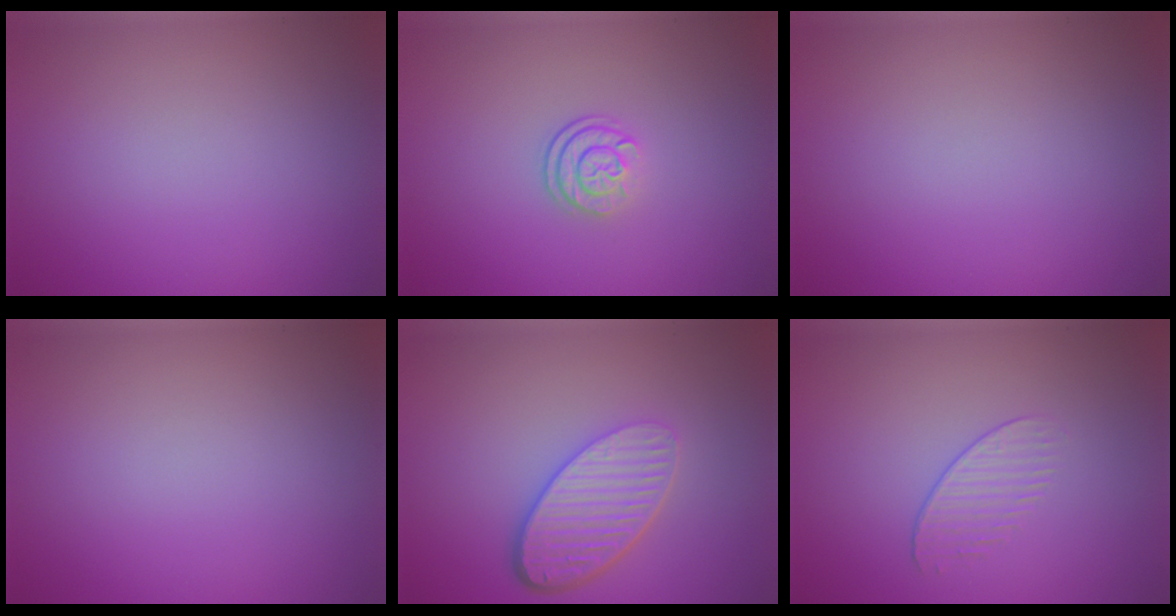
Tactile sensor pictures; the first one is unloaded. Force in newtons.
{"total": 2.4, "press": 1.7, "slide": 1.7}
{"total": 0.0}
{"total": 0.0}
{"total": 5.3, "press": 3.9, "slide": 3.7}
{"total": 1.2, "press": 0.6, "slide": 1.0}